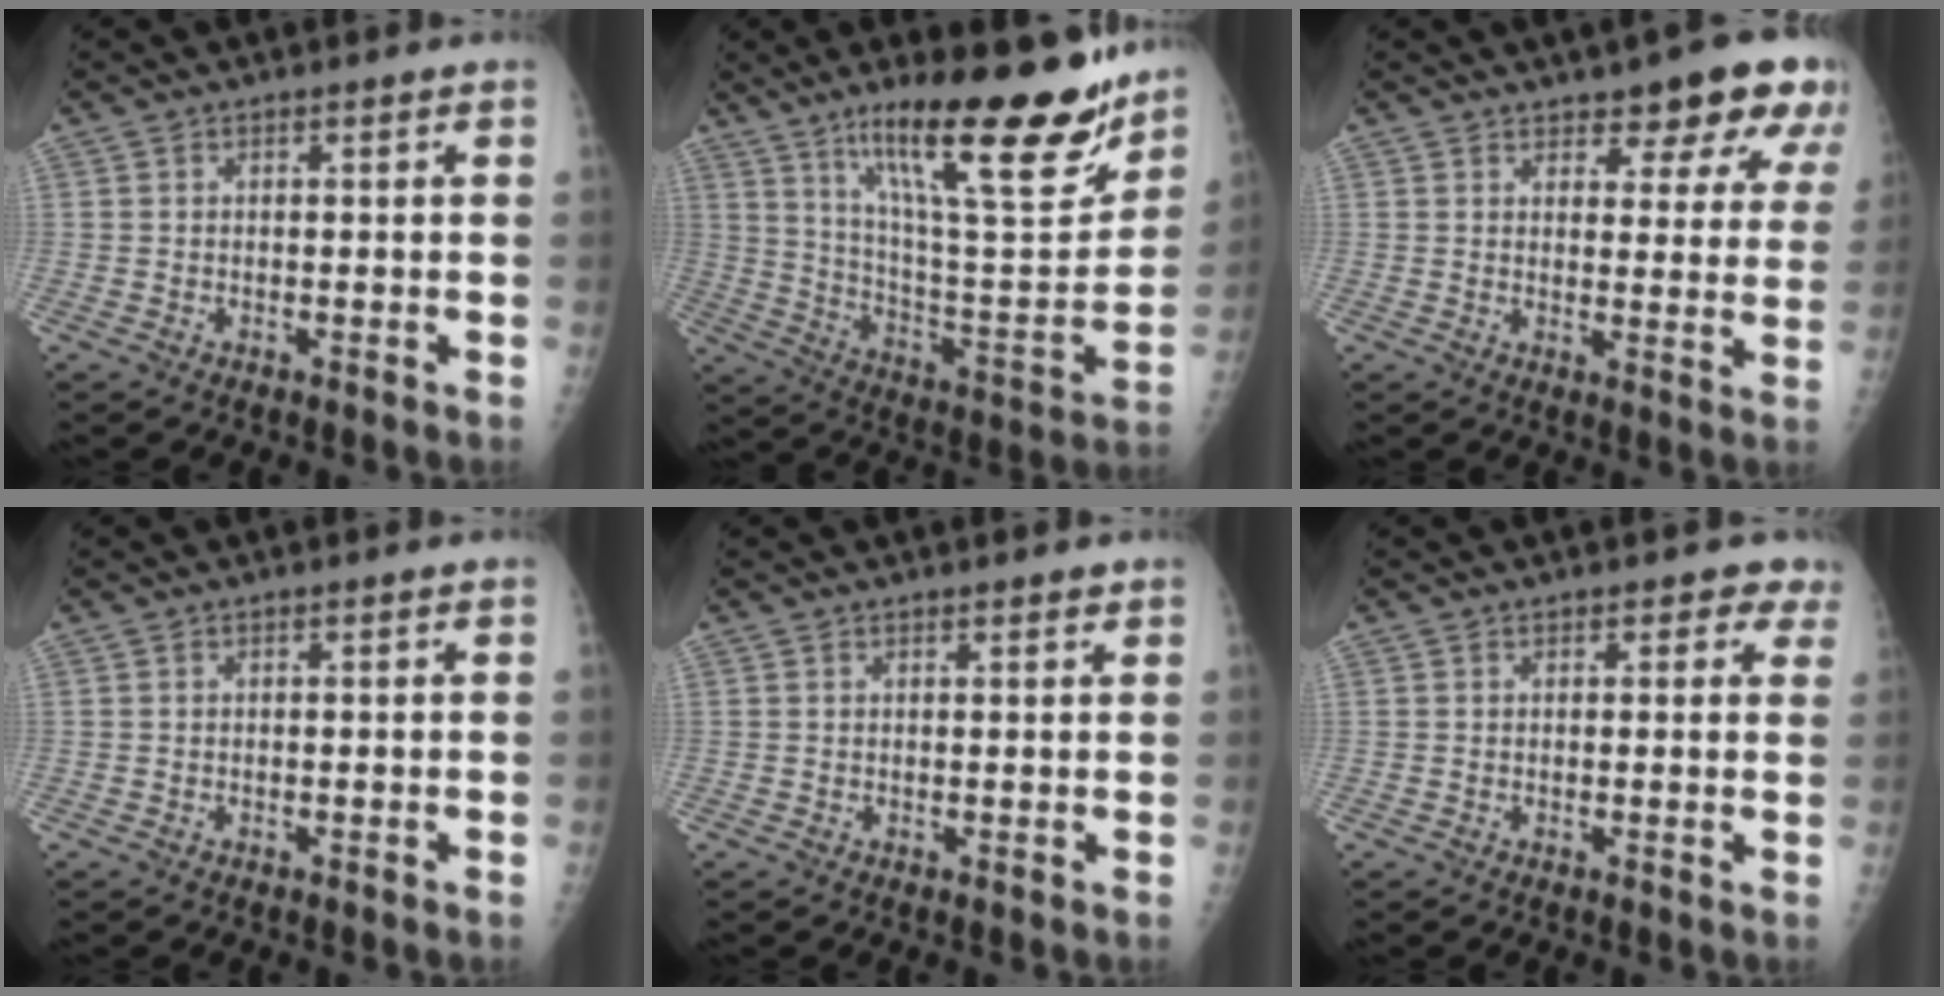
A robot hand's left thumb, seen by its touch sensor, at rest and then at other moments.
{"total": 25.7, "force": [16.8, 5.9, 18.5], "torque": [-0.256, -0.081, 0.275]}
{"total": 10.8, "force": [7.3, 4.2, 6.7], "torque": [-0.043, -0.038, 0.086]}
{"total": 0.0}
{"total": 1.2, "force": [1.0, 0.4, 0.6], "torque": [-0.005, -0.005, 0.012]}
{"total": 3.1, "force": [2.2, 1.9, 1.2], "torque": [0.022, -0.006, 0.016]}